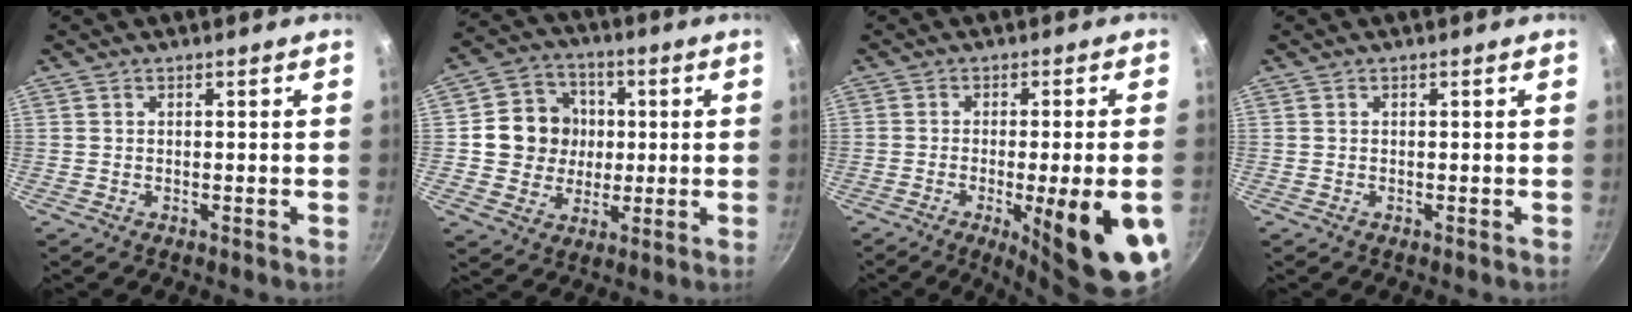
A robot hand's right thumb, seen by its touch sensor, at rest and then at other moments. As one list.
[{"total": 11.7, "force": [1.0, 10.9, 4.3], "torque": [-0.035, 0.015, 0.011]}, {"total": 16.4, "force": [-5.2, 3.1, 15.3], "torque": [-0.188, 0.004, -0.064]}, {"total": 0.0}]